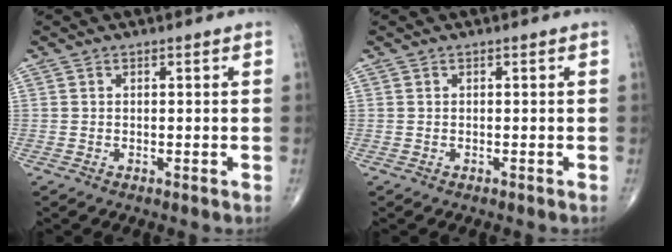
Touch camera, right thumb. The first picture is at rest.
{"total": 0.0}